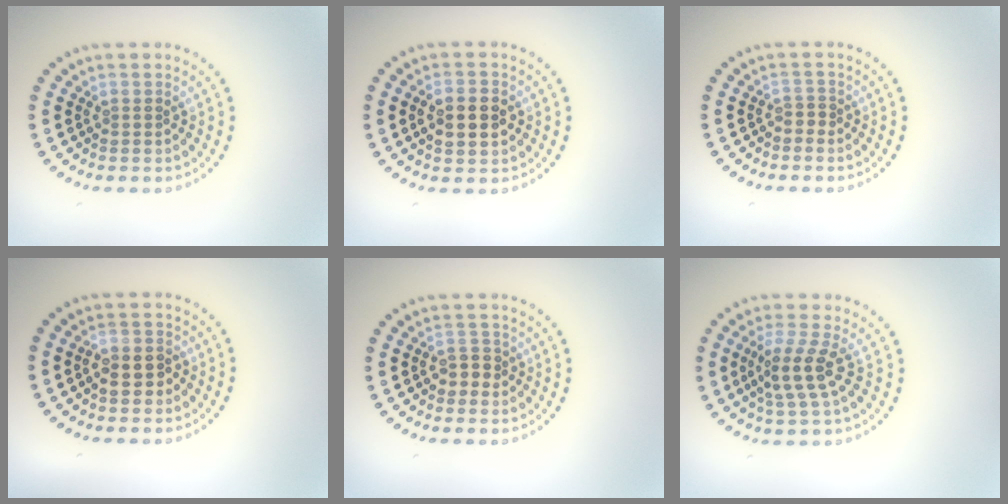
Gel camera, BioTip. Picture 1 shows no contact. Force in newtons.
{"total": 4.2, "press": 4.2, "slide": 0.1}
{"total": 0.7, "press": 0.3, "slide": 0.6}
{"total": 2.5, "press": 2.4, "slide": 0.8}
{"total": 1.9, "press": 1.8, "slide": 0.7}
{"total": 3.6, "press": 3.1, "slide": 1.8}